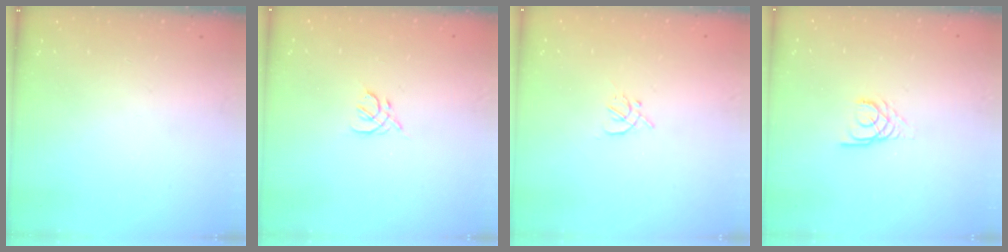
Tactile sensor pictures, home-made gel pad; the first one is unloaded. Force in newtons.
{"total": 2.0, "press": 1.9, "slide": 0.6}
{"total": 1.9, "press": 1.8, "slide": 0.5}
{"total": 1.3, "press": 1.3, "slide": 0.2}